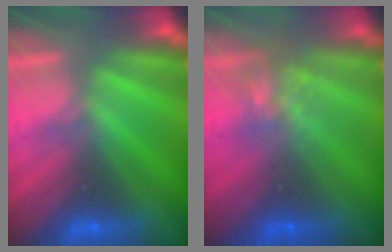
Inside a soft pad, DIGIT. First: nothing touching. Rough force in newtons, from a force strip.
{"total": 4.5}